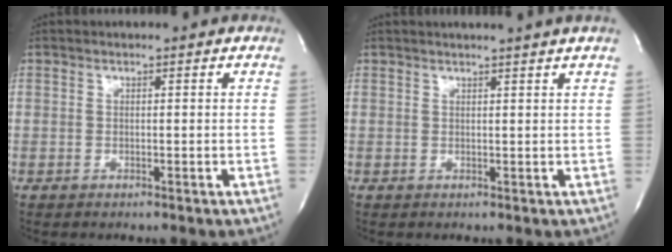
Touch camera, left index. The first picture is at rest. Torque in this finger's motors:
{"motor_torque": [0.51, -0.59, 0.36, 0.06]}